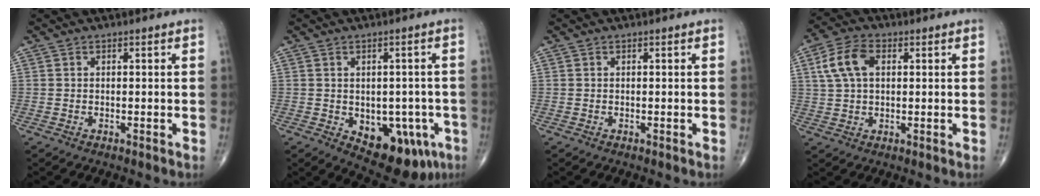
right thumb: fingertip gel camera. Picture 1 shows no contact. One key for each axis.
{"total": 12.3, "fx": -4.3, "fy": 7.6, "fz": 8.8, "tx": -0.070, "ty": 0.013, "tz": -0.040}
{"total": 0.0}
{"total": 8.0, "fx": 2.1, "fy": 4.9, "fz": 6.0, "tx": -0.120, "ty": 0.014, "tz": 0.038}